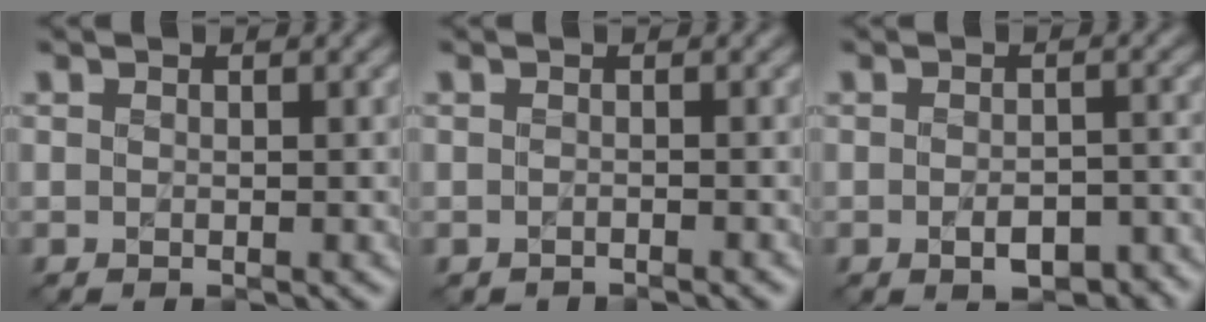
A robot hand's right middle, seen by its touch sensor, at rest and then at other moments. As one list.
[{"total": 0.9, "force": [-0.9, 0.1, 0.2], "torque": [-0.001, -0.005, -0.016]}, {"total": 4.2, "force": [-2.1, 2.1, 3.1], "torque": [-0.044, -0.003, -0.025]}]